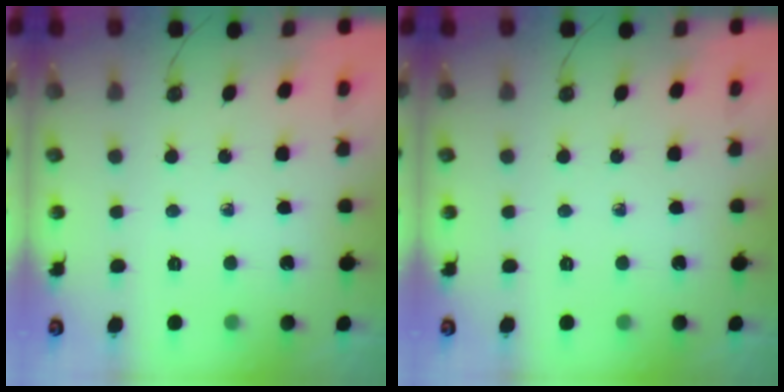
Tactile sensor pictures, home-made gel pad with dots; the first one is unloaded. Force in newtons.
{"total": 0.0}